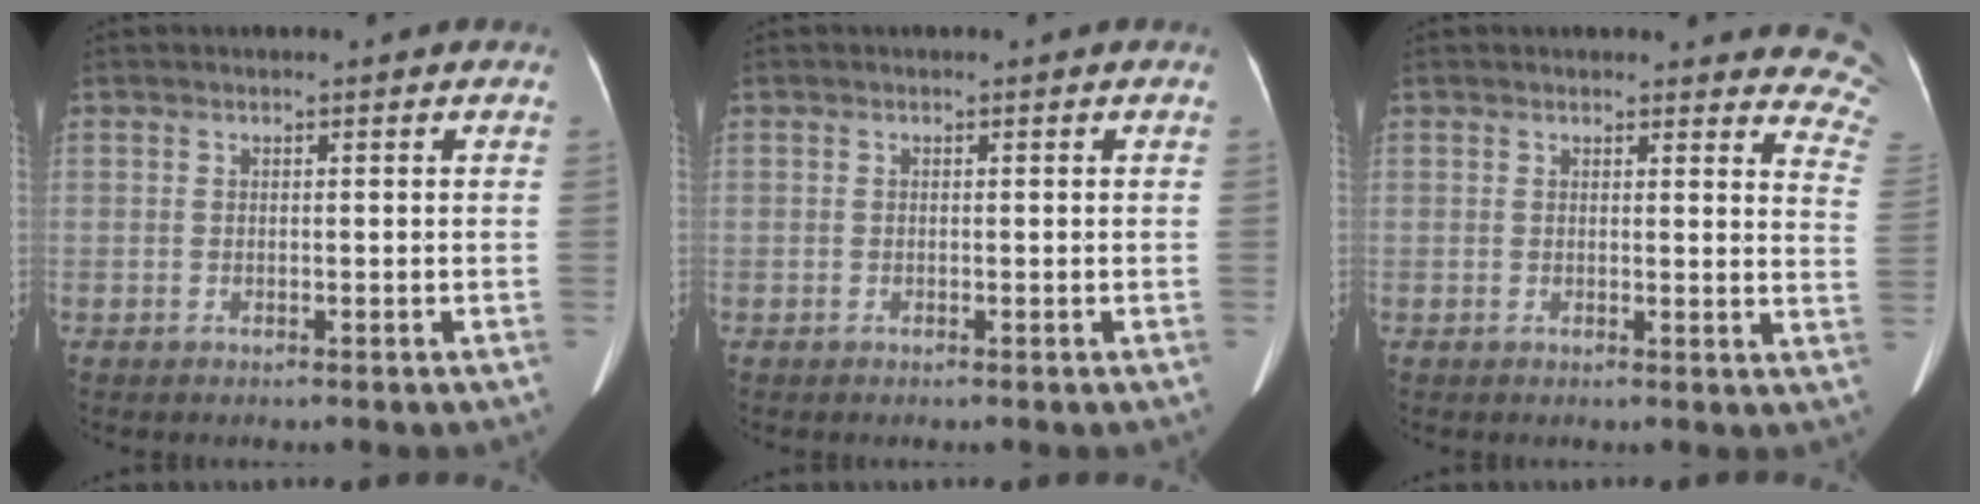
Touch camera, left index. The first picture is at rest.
{"total": 0.0}
{"total": 9.9, "force": [9.5, 2.2, 1.3], "torque": [0.030, -0.073, 0.052]}